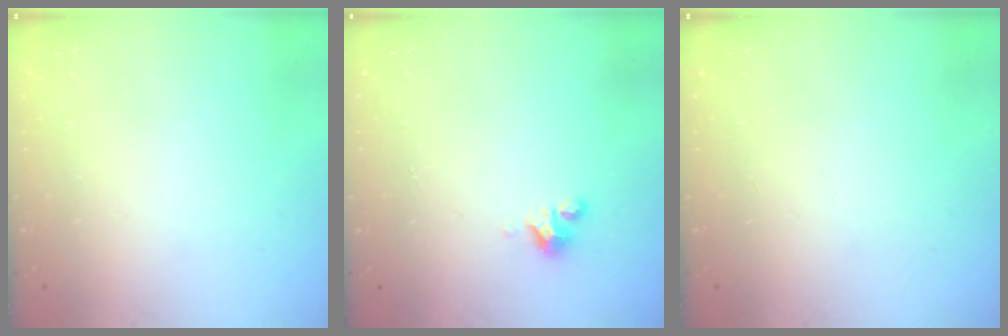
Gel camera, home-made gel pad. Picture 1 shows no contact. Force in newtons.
{"total": 3.6, "press": 3.6, "slide": 0.4}
{"total": 0.0}